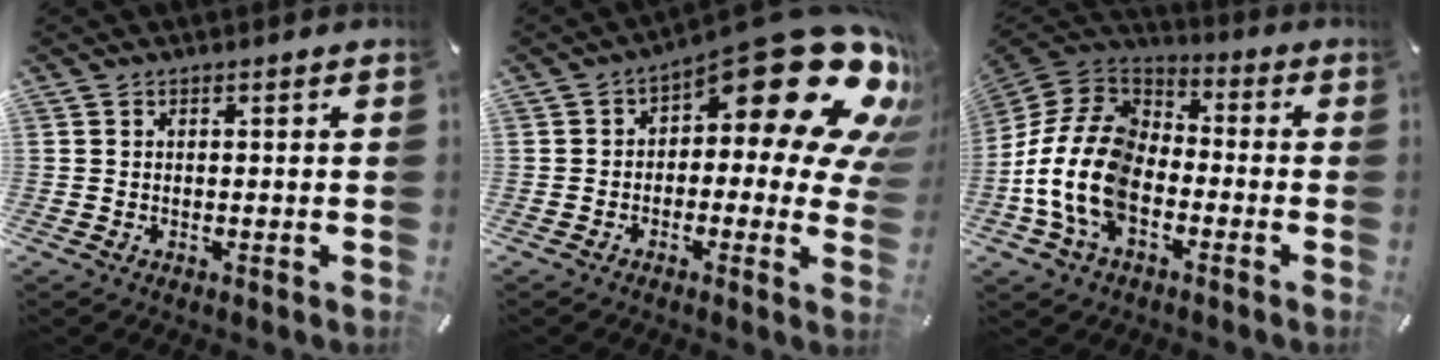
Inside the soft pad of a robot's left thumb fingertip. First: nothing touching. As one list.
[{"total": 22.4, "force": [11.7, 8.4, 17.2], "torque": [-0.215, -0.091, 0.193]}, {"total": 16.4, "force": [-6.3, 11.0, 10.3], "torque": [-0.238, 0.030, -0.122]}]